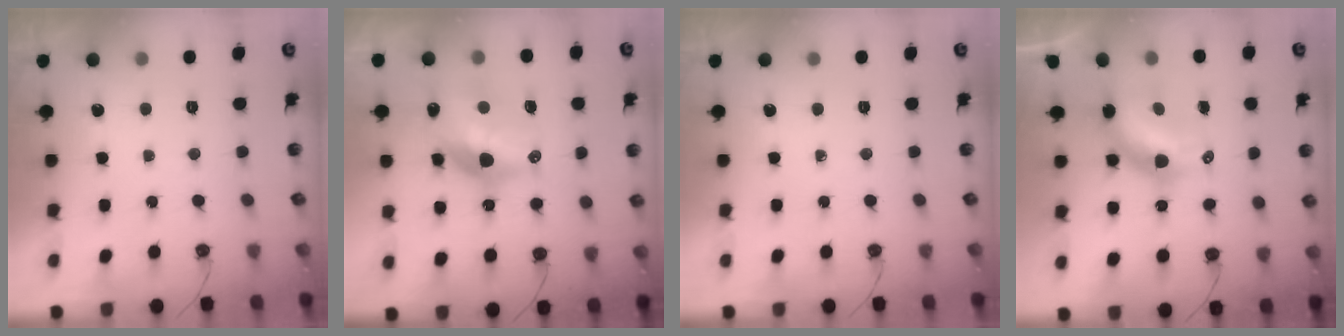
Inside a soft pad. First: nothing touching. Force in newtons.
{"total": 14.9, "press": 14.9, "slide": 1.2}
{"total": 0.0}
{"total": 7.0, "press": 7.0, "slide": 0.6}